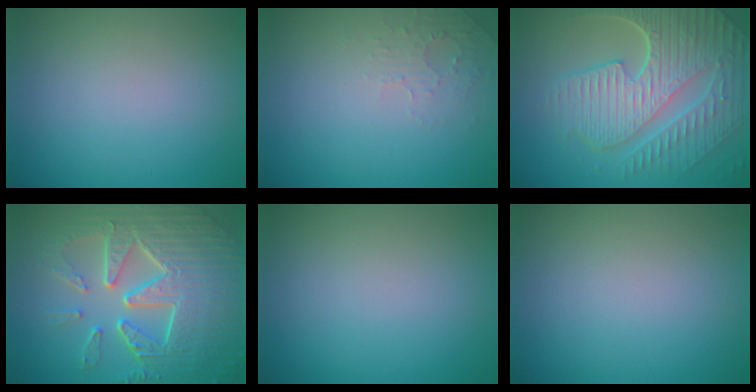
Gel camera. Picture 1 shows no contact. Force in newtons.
{"total": 1.6, "press": 1.6, "slide": 0.4}
{"total": 9.3, "press": 6.3, "slide": 6.9}
{"total": 9.9, "press": 6.7, "slide": 7.3}
{"total": 0.0}
{"total": 0.0}